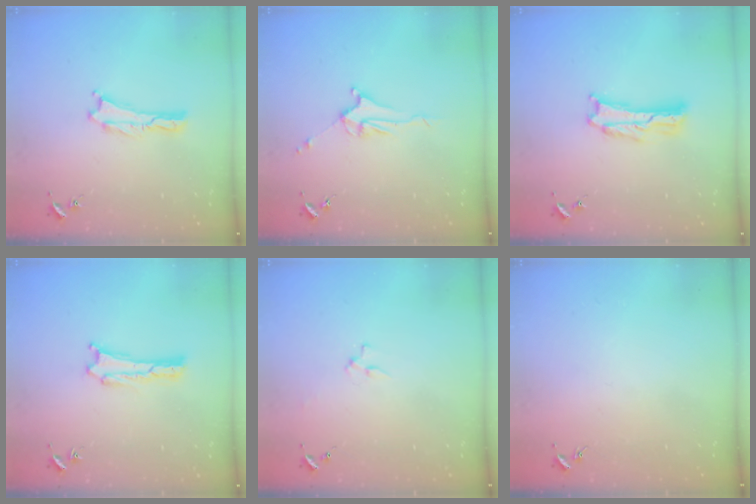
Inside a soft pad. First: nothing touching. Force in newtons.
{"total": 3.7, "press": 3.7, "slide": 0.5}
{"total": 2.8, "press": 2.7, "slide": 0.4}
{"total": 0.0}
{"total": 2.3, "press": 2.3, "slide": 0.3}
{"total": 0.0}